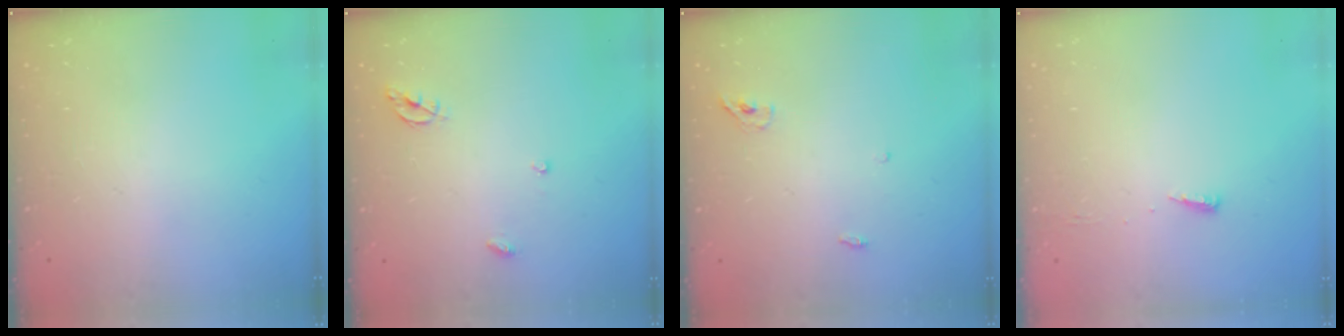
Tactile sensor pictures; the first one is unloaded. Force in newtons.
{"total": 5.5, "press": 5.5, "slide": 0.6}
{"total": 3.7, "press": 3.6, "slide": 1.0}
{"total": 3.7, "press": 3.7, "slide": 0.5}